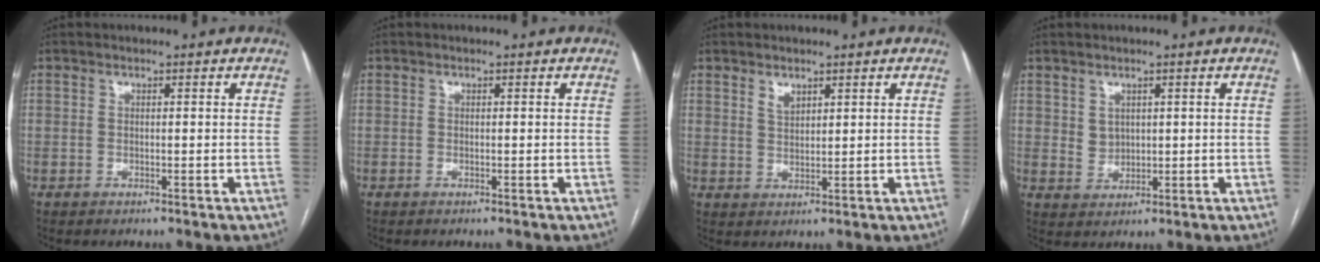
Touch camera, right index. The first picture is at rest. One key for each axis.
{"total": 0.0}
{"total": 2.3, "fx": 1.6, "fy": 1.1, "fz": 1.1, "tx": -0.022, "ty": -0.001, "tz": 0.036}
{"total": 2.6, "fx": 1.0, "fy": 2.2, "fz": 1.0, "tx": -0.021, "ty": 0.000, "tz": 0.027}